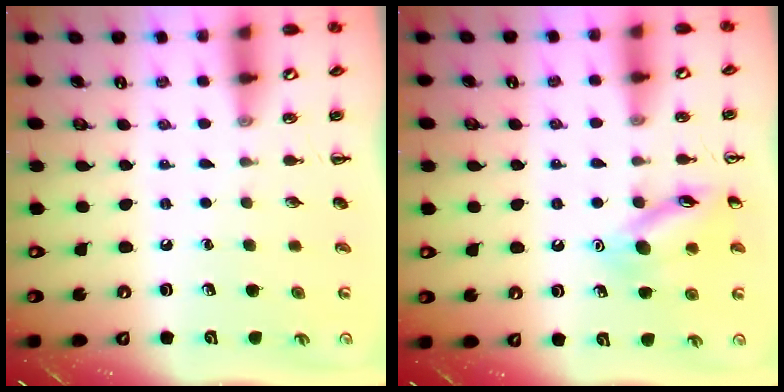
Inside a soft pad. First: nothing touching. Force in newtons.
{"total": 12.5, "press": 12.5, "slide": 1.1}